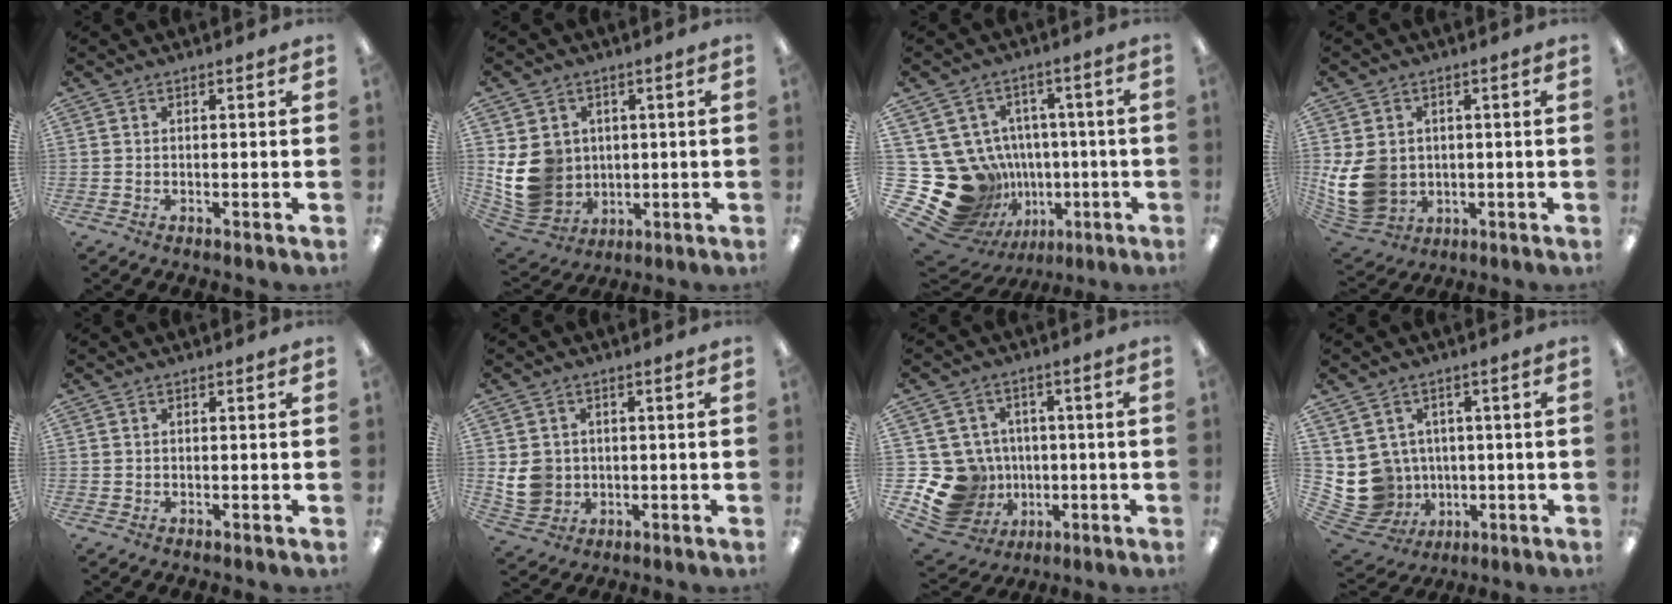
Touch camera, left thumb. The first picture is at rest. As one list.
[{"total": 12.0, "force": [1.0, 10.8, 5.2], "torque": [-0.129, -0.007, 0.031]}, {"total": 22.1, "force": [-3.4, 19.4, 9.9], "torque": [-0.206, -0.012, 0.007]}, {"total": 11.5, "force": [0.1, 9.7, 6.2], "torque": [-0.155, -0.002, 0.008]}, {"total": 0.0}, {"total": 6.3, "force": [0.4, 6.0, 2.1], "torque": [-0.048, 0.007, 0.011]}, {"total": 15.9, "force": [-2.5, 14.6, 6.0], "torque": [-0.149, 0.007, -0.017]}, {"total": 8.9, "force": [0.4, 8.7, 2.0], "torque": [-0.089, -0.012, 0.020]}]